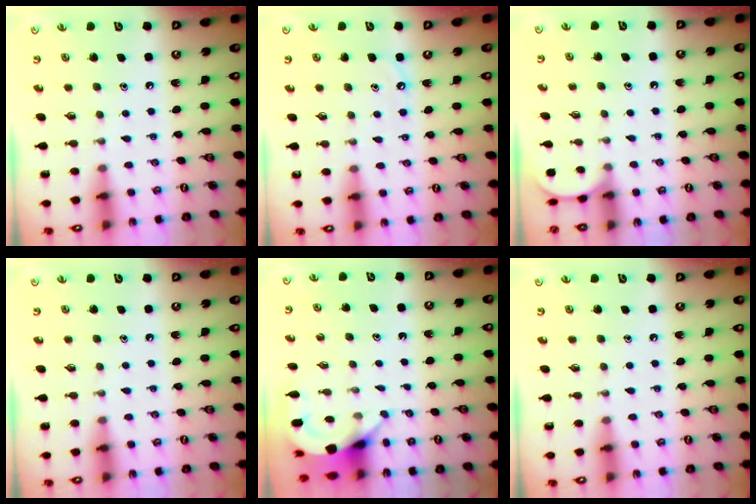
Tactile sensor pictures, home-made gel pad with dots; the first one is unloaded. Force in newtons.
{"total": 4.7, "press": 4.7, "slide": 0.6}
{"total": 1.1, "press": 1.1, "slide": 0.1}
{"total": 0.0}
{"total": 3.8, "press": 3.8, "slide": 0.2}
{"total": 0.0}